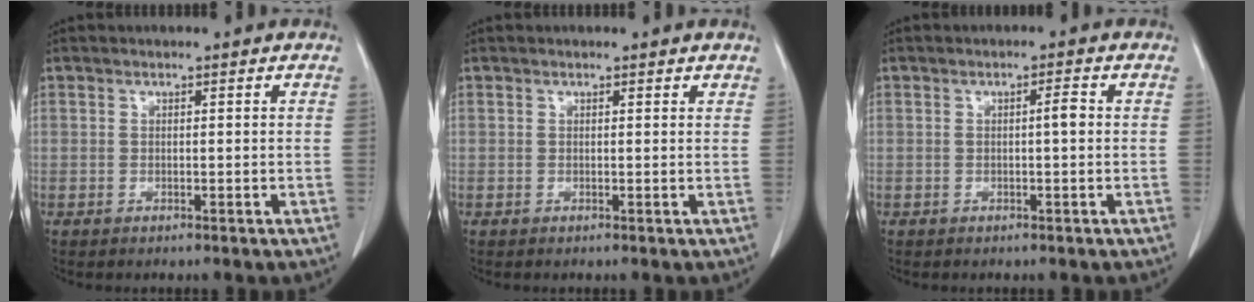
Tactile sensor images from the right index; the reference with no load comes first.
{"total": 0.8, "force": [0.7, 0.2, 0.2], "torque": [-0.007, -0.001, 0.004]}
{"total": 1.7, "force": [-0.1, 0.1, 1.7], "torque": [-0.027, 0.004, 0.000]}